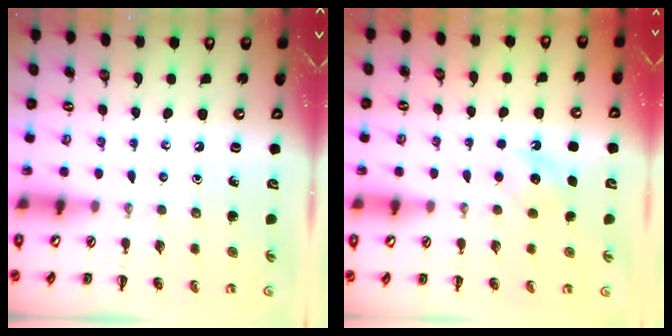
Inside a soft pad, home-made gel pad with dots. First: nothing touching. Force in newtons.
{"total": 4.9, "press": 4.7, "slide": 1.4}